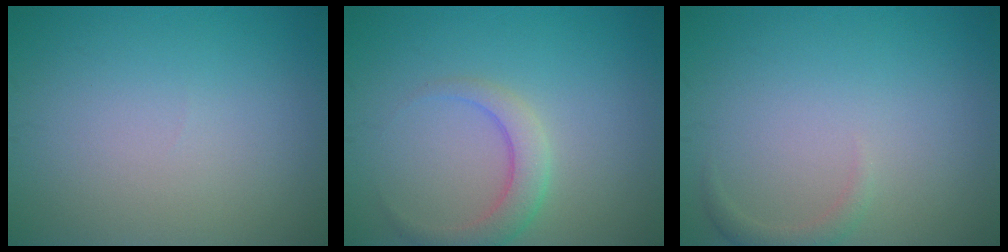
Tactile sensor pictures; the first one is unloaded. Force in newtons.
{"total": 2.9, "press": 2.9, "slide": 0.1}
{"total": 1.3, "press": 1.2, "slide": 0.2}